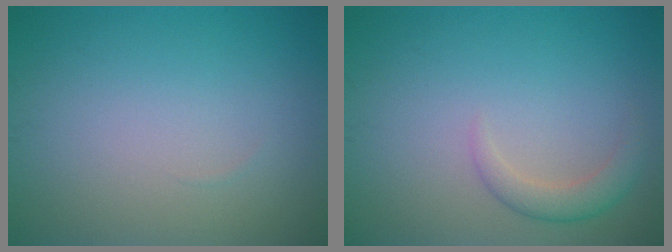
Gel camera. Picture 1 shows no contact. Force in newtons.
{"total": 2.1, "press": 2.1, "slide": 0.2}